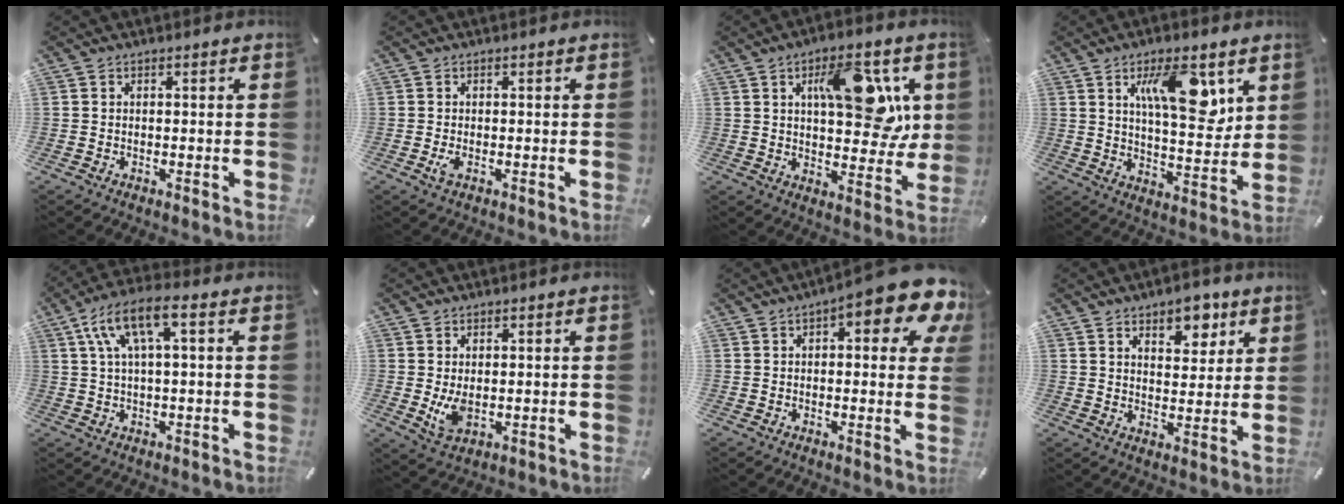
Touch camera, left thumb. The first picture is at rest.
{"total": 2.1, "force": [-0.4, 0.7, 1.9], "torque": [-0.046, -0.007, -0.010]}
{"total": 15.5, "force": [6.1, 7.8, 12.0], "torque": [-0.154, -0.020, 0.097]}
{"total": 14.3, "force": [6.7, 5.9, 11.2], "torque": [-0.163, -0.027, 0.110]}
{"total": 10.4, "force": [2.8, 3.6, 9.3], "torque": [-0.186, 0.002, 0.051]}
{"total": 5.2, "force": [0.4, 3.3, 4.0], "torque": [-0.078, -0.010, 0.006]}
{"total": 13.3, "force": [6.8, 4.3, 10.5], "torque": [-0.135, -0.043, 0.109]}
{"total": 8.0, "force": [5.3, 4.7, 3.8], "torque": [-0.027, -0.032, 0.086]}